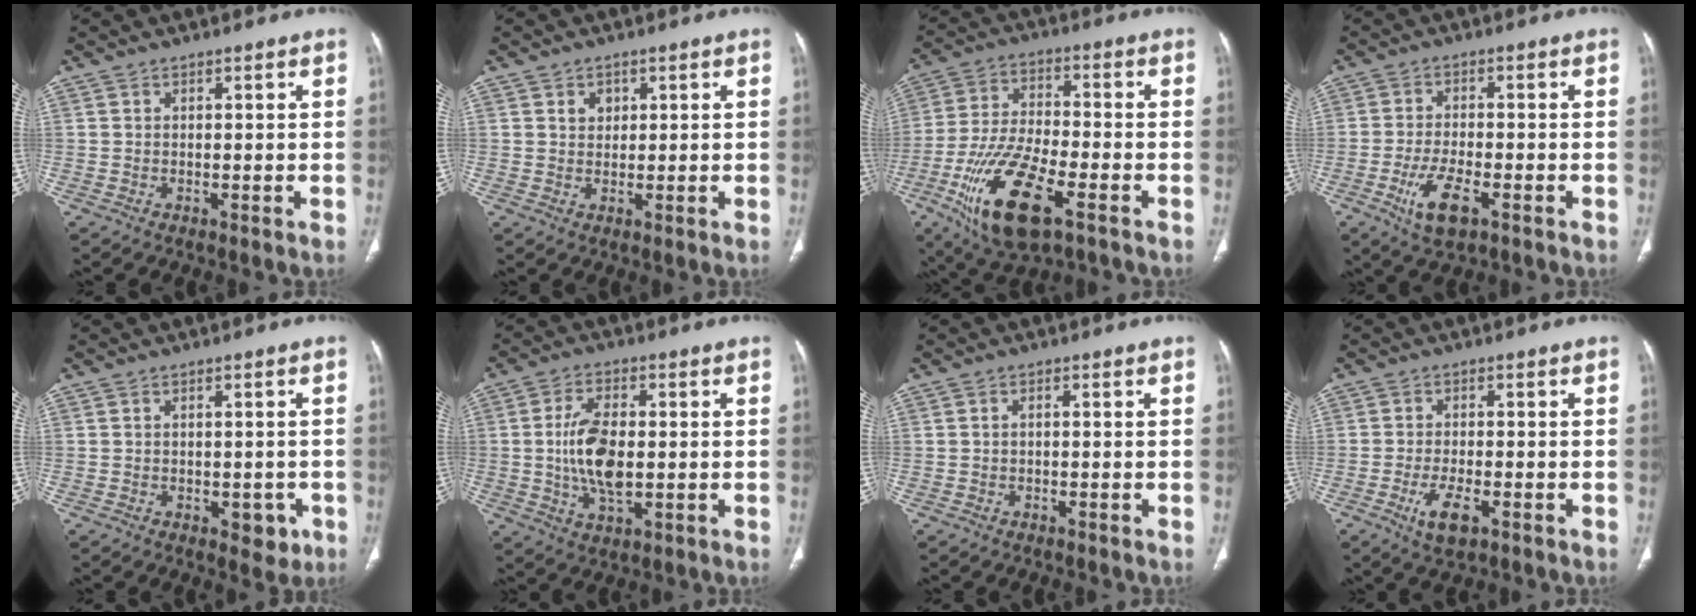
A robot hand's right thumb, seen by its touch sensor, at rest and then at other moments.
{"total": 2.3, "force": [1.0, 1.9, 1.0], "torque": [-0.004, -0.005, 0.016]}
{"total": 18.1, "force": [-8.2, 7.0, 14.4], "torque": [-0.282, 0.011, -0.143]}
{"total": 7.4, "force": [-3.3, 3.0, 5.9], "torque": [-0.118, 0.006, -0.056]}
{"total": 4.2, "force": [-1.6, 2.6, 2.9], "torque": [-0.015, 0.005, -0.013]}
{"total": 10.6, "force": [-0.3, 5.3, 9.2], "torque": [-0.177, -0.002, -0.002]}
{"total": 0.8, "force": [-0.1, 0.4, 0.7], "torque": [-0.013, 0.002, -0.005]}
{"total": 5.5, "force": [-2.4, 2.2, 4.4], "torque": [-0.085, 0.003, -0.038]}